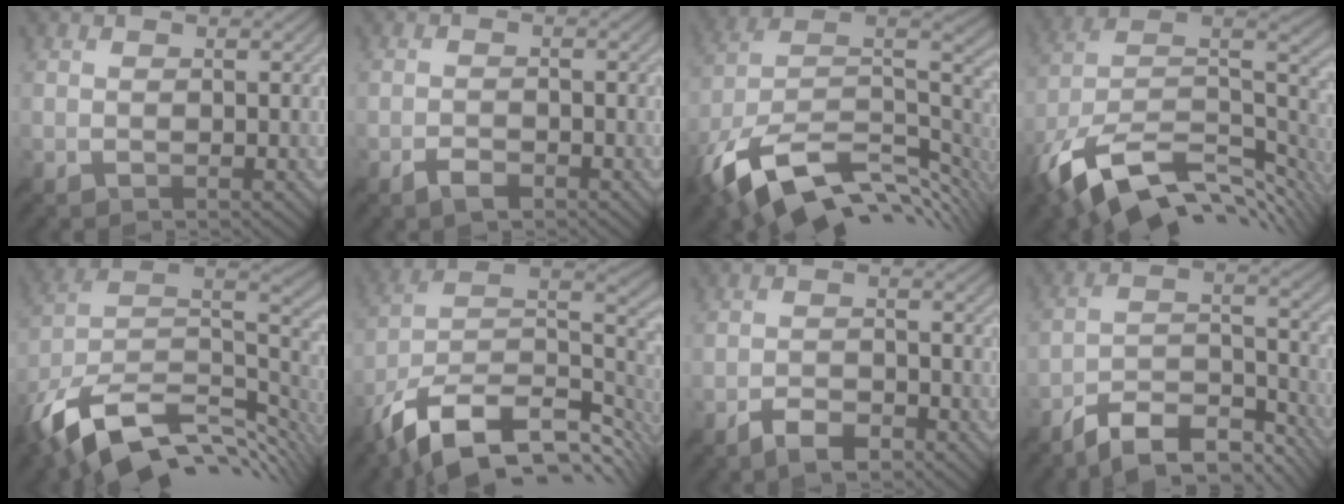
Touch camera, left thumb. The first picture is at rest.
{"total": 2.0, "force": [-1.6, 0.7, 1.0], "torque": [-0.018, -0.001, -0.030]}
{"total": 16.7, "force": [-7.8, 9.1, 11.7], "torque": [-0.270, -0.024, -0.127]}
{"total": 16.3, "force": [-8.5, 8.6, 11.0], "torque": [-0.260, -0.026, -0.135]}
{"total": 15.7, "force": [-7.6, 8.5, 10.8], "torque": [-0.254, -0.019, -0.125]}
{"total": 16.2, "force": [-9.2, 8.1, 10.6], "torque": [-0.247, -0.025, -0.152]}
{"total": 3.7, "force": [-3.0, 1.1, 1.9], "torque": [-0.040, -0.001, -0.056]}
{"total": 12.2, "force": [-10.6, 2.9, 5.4], "torque": [-0.098, 0.003, -0.186]}